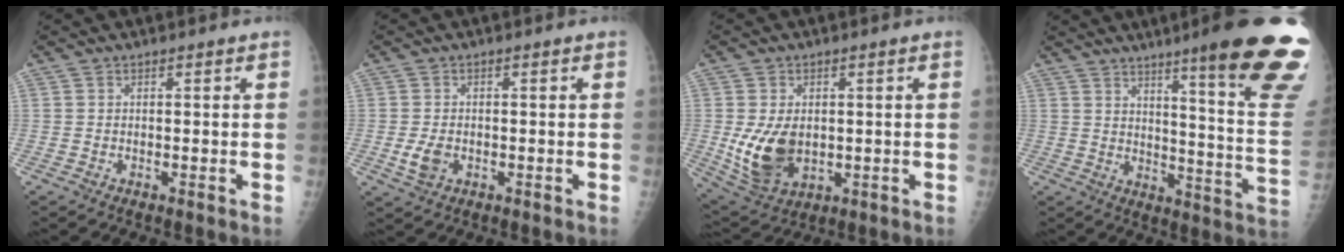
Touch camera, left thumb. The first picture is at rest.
{"total": 3.5, "force": [-0.8, 2.4, 2.4], "torque": [-0.047, -0.002, -0.012]}
{"total": 10.6, "force": [-0.5, 7.2, 7.8], "torque": [-0.132, -0.010, 0.012]}
{"total": 24.8, "force": [16.1, 2.1, 18.7], "torque": [-0.204, -0.091, 0.214]}